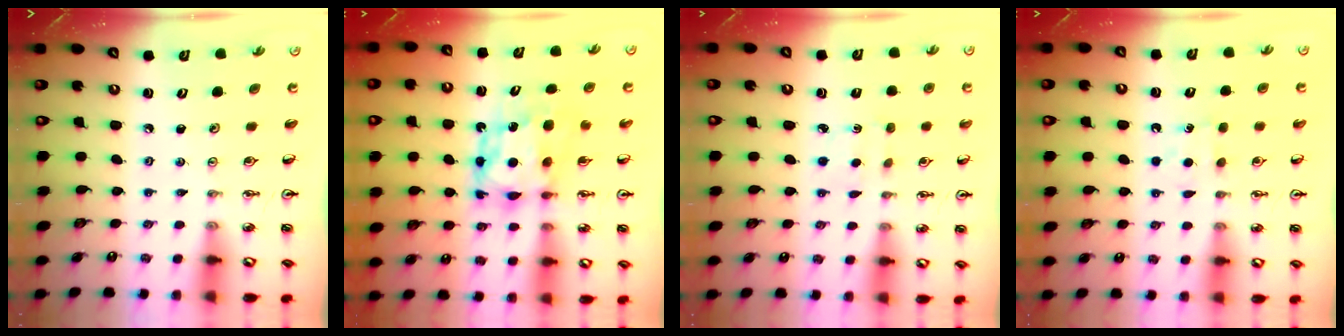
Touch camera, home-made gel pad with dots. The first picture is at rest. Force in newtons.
{"total": 7.8, "press": 7.8, "slide": 0.7}
{"total": 2.3, "press": 2.3, "slide": 0.4}
{"total": 5.7, "press": 5.6, "slide": 0.7}